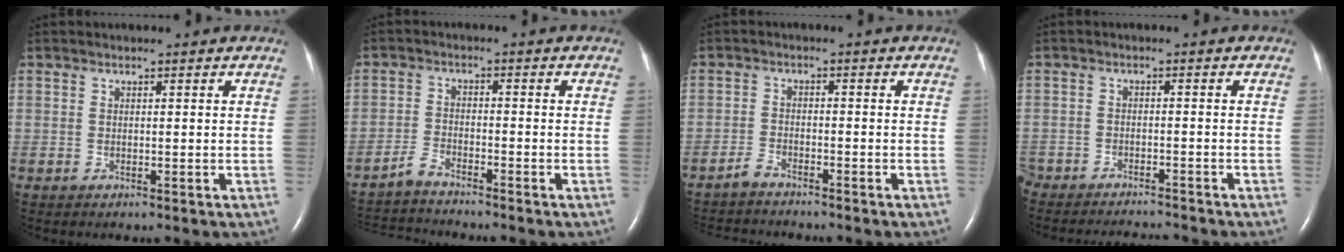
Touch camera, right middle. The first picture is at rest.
{"total": 5.3, "force": [-5.1, -0.1, 1.2], "torque": [-0.031, -0.018, -0.093]}
{"total": 3.1, "force": [-3.1, 0.3, 0.6], "torque": [-0.016, -0.010, -0.052]}
{"total": 9.6, "force": [-9.2, 1.7, 2.3], "torque": [-0.046, -0.008, -0.130]}